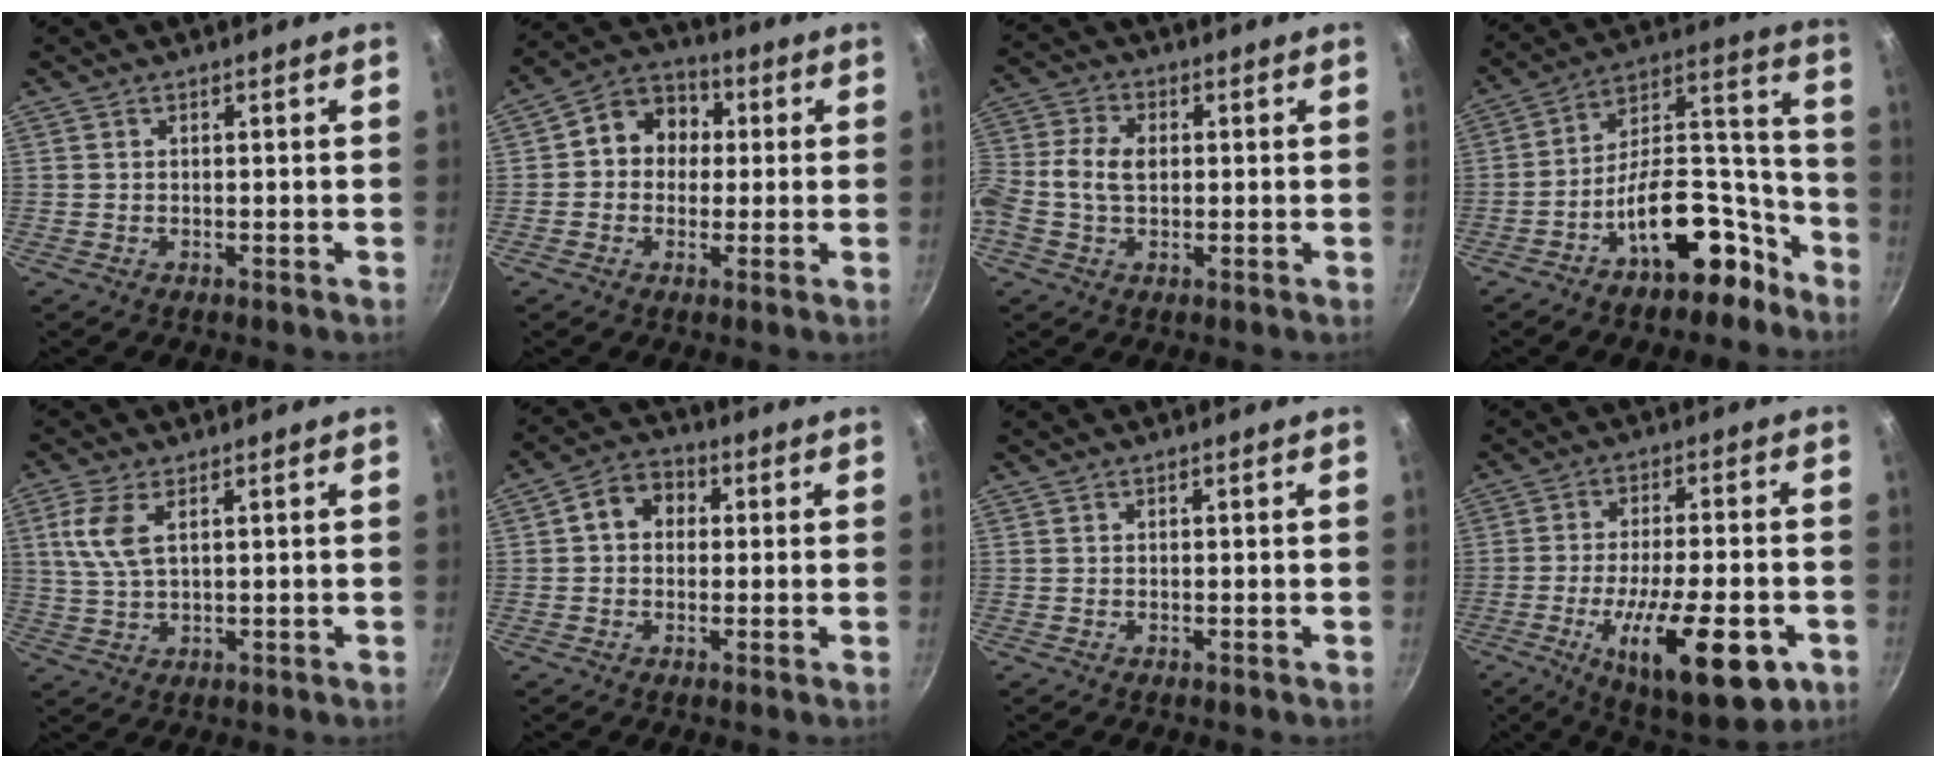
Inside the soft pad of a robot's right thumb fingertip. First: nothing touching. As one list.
[{"total": 9.6, "force": [1.0, 8.3, 4.7], "torque": [-0.035, 0.023, -0.006]}, {"total": 8.1, "force": [-0.1, 5.4, 6.0], "torque": [-0.127, 0.025, -0.017]}, {"total": 18.9, "force": [-10.8, 9.4, 12.3], "torque": [-0.119, 0.123, -0.167]}, {"total": 6.8, "force": [2.3, 3.1, 5.6], "torque": [-0.120, -0.001, 0.049]}, {"total": 6.9, "force": [1.1, 5.6, 4.0], "torque": [-0.037, 0.017, 0.002]}, {"total": 0.0}, {"total": 19.9, "force": [-7.4, 6.7, 17.2], "torque": [-0.248, 0.010, -0.106]}]